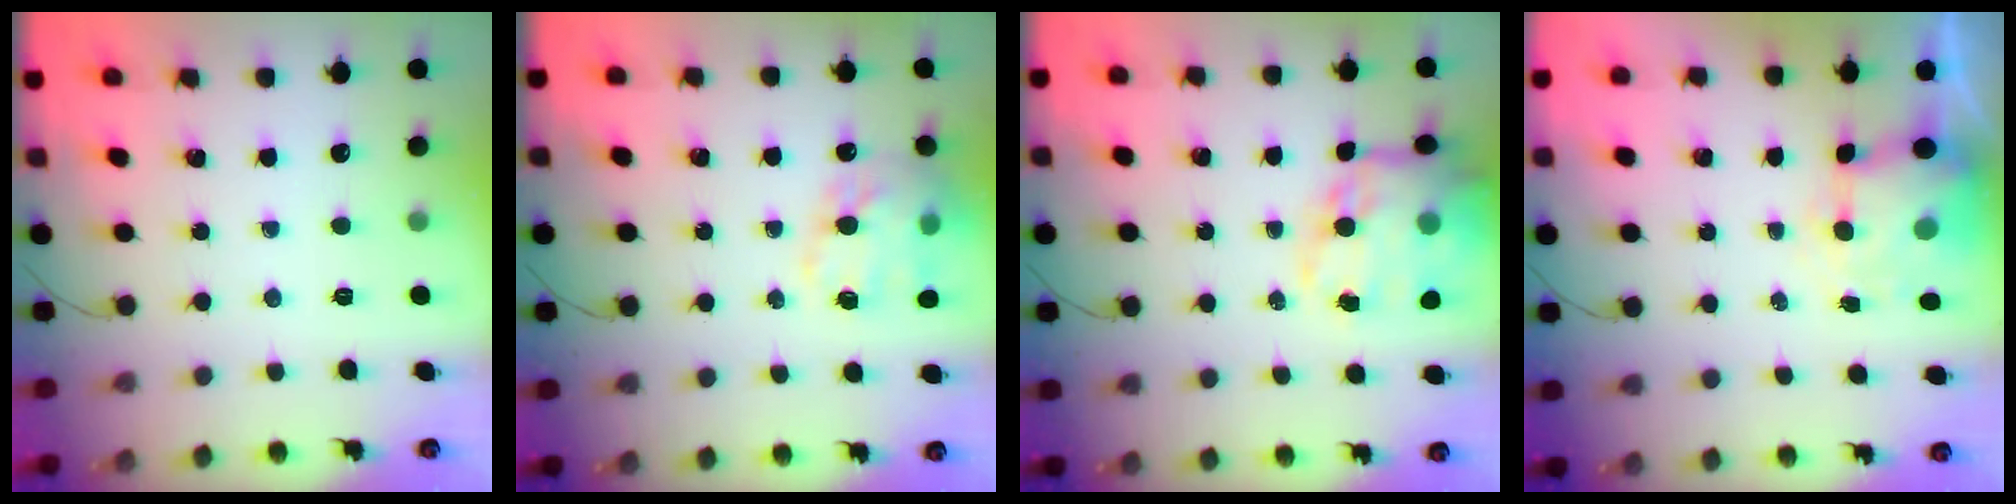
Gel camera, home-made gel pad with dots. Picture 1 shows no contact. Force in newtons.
{"total": 18.8, "press": 18.5, "slide": 3.5}
{"total": 21.1, "press": 20.5, "slide": 4.9}
{"total": 7.0, "press": 6.9, "slide": 1.3}